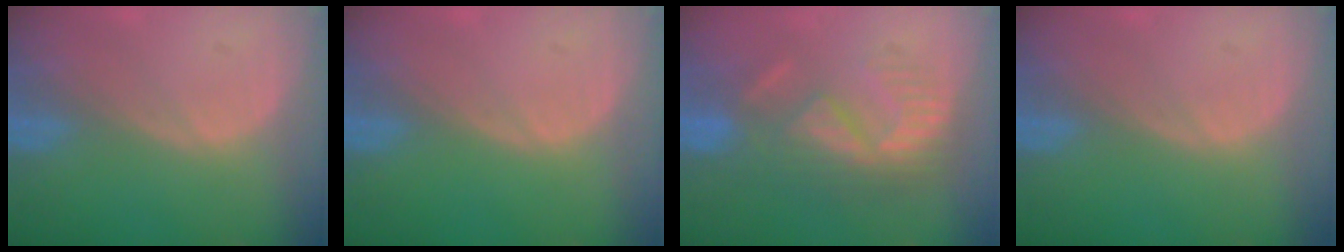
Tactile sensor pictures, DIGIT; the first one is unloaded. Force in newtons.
{"total": 0.0}
{"total": 9.1, "press": 8.0, "slide": 4.3}
{"total": 0.0}